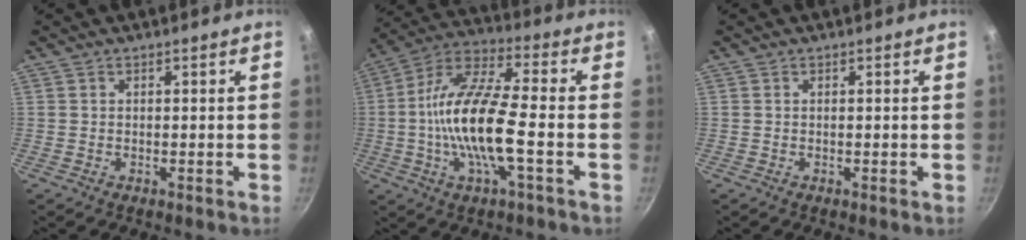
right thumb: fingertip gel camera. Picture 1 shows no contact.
{"total": 11.0, "force": [-1.5, 2.5, 10.6], "torque": [-0.201, 0.015, -0.035]}
{"total": 0.0}